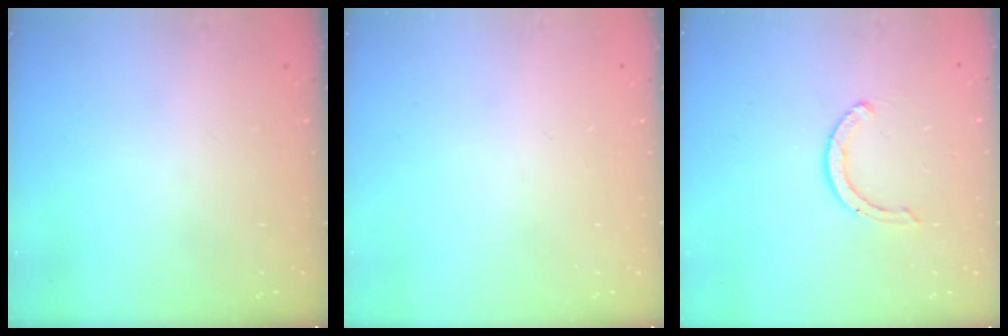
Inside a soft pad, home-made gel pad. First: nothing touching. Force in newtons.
{"total": 0.0}
{"total": 3.8, "press": 3.8, "slide": 0.3}